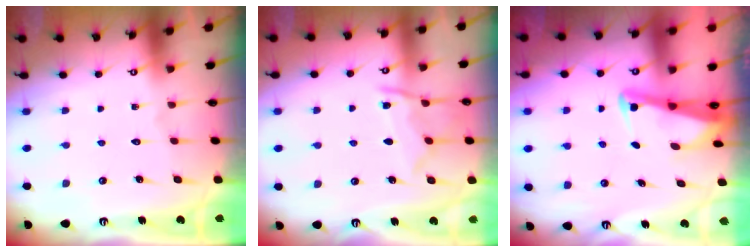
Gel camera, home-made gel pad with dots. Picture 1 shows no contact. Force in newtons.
{"total": 9.6, "press": 9.6, "slide": 0.9}
{"total": 2.7, "press": 2.7, "slide": 0.2}